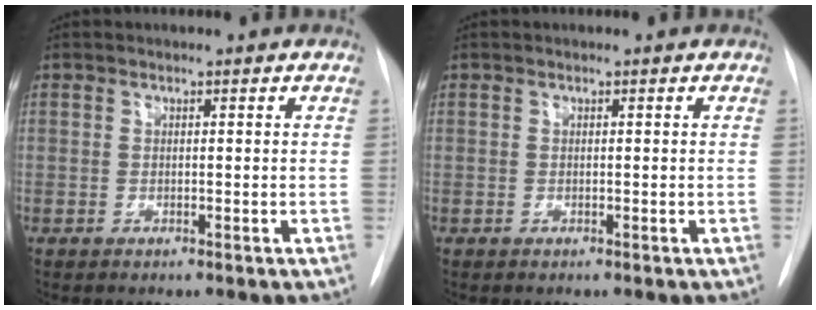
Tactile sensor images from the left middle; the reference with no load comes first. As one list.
[{"total": 0.0}]